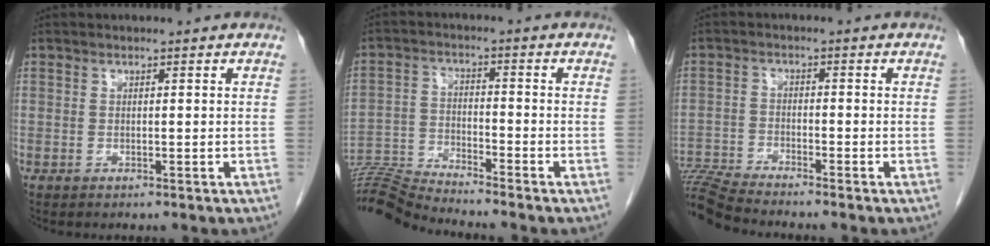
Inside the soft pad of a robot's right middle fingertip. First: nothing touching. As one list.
[{"total": 9.4, "force": [-9.1, -2.1, 0.9], "torque": [-0.021, -0.004, -0.176]}, {"total": 8.0, "force": [-7.6, -1.5, 1.8], "torque": [-0.038, -0.011, -0.144]}]